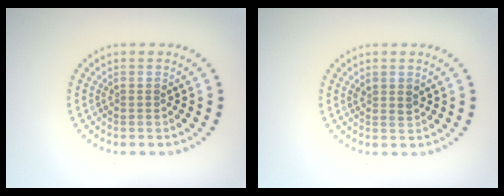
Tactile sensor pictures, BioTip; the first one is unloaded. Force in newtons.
{"total": 1.0, "press": 0.9, "slide": 0.5}